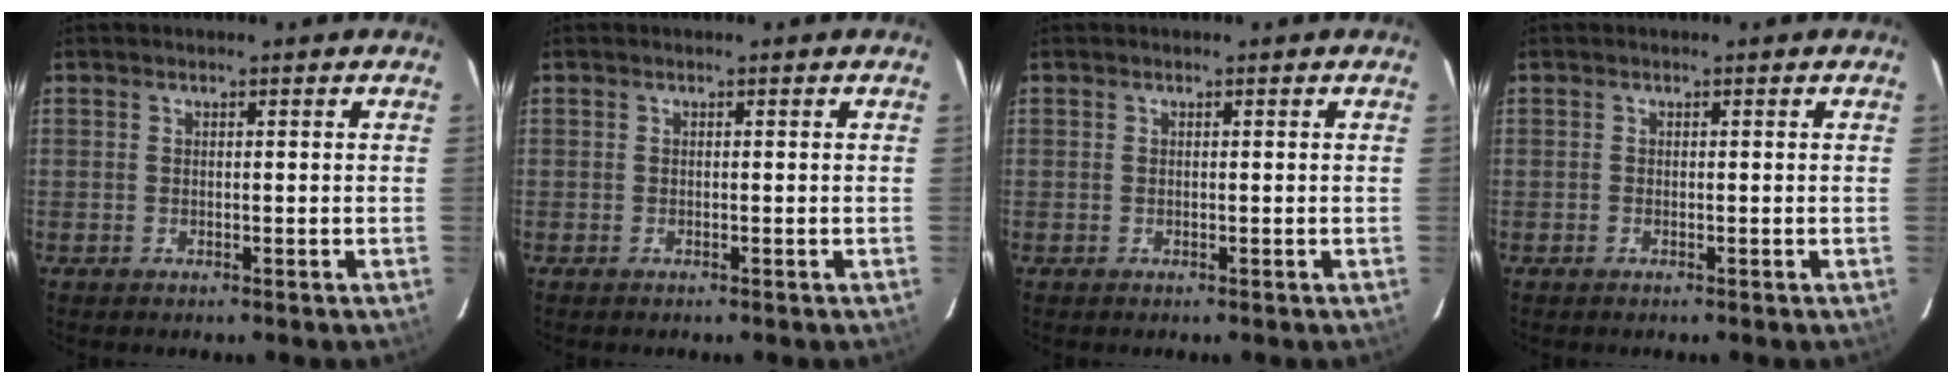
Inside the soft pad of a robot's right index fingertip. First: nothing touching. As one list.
[{"total": 0.0}, {"total": 0.0}, {"total": 0.0}]